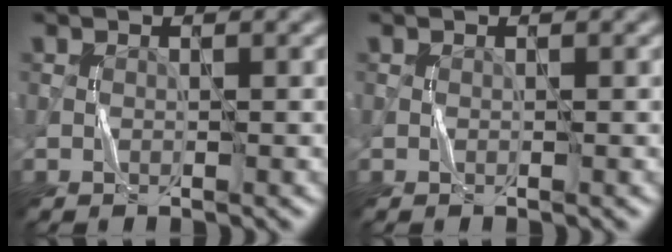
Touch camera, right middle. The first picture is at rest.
{"total": 0.0}